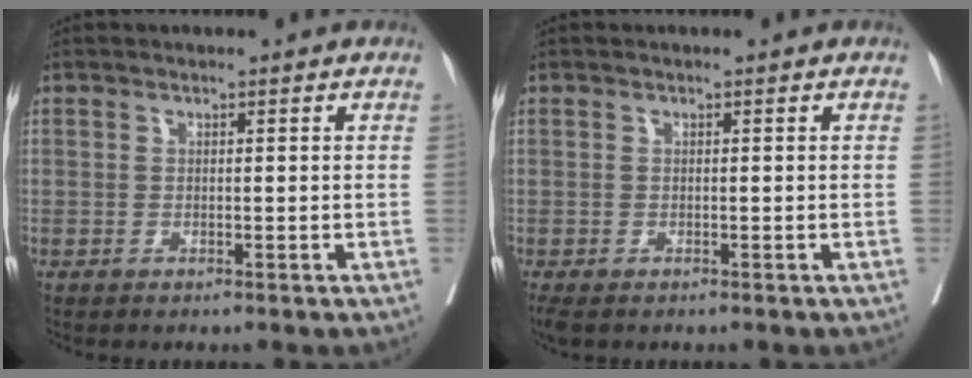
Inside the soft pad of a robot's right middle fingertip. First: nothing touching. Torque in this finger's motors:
{"motor_torque": [0.26, -0.14, 0.00, 0.02]}